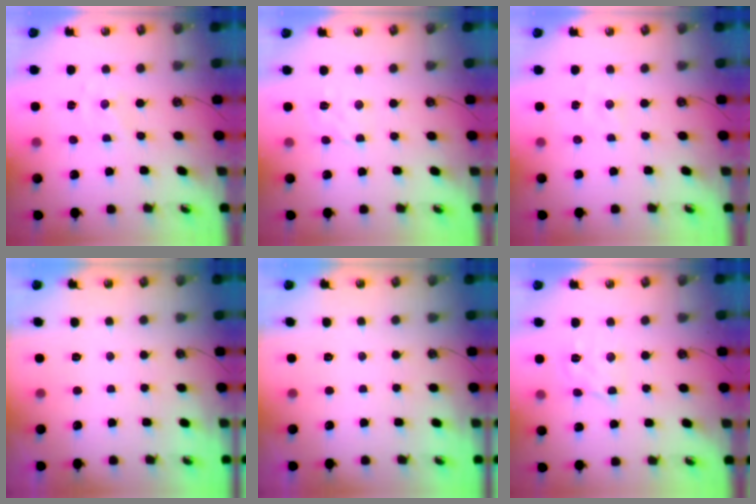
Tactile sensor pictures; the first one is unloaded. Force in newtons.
{"total": 2.9, "press": 2.8, "slide": 0.5}
{"total": 2.4, "press": 2.4, "slide": 0.5}
{"total": 0.0}
{"total": 0.0}
{"total": 5.6, "press": 5.6, "slide": 0.2}